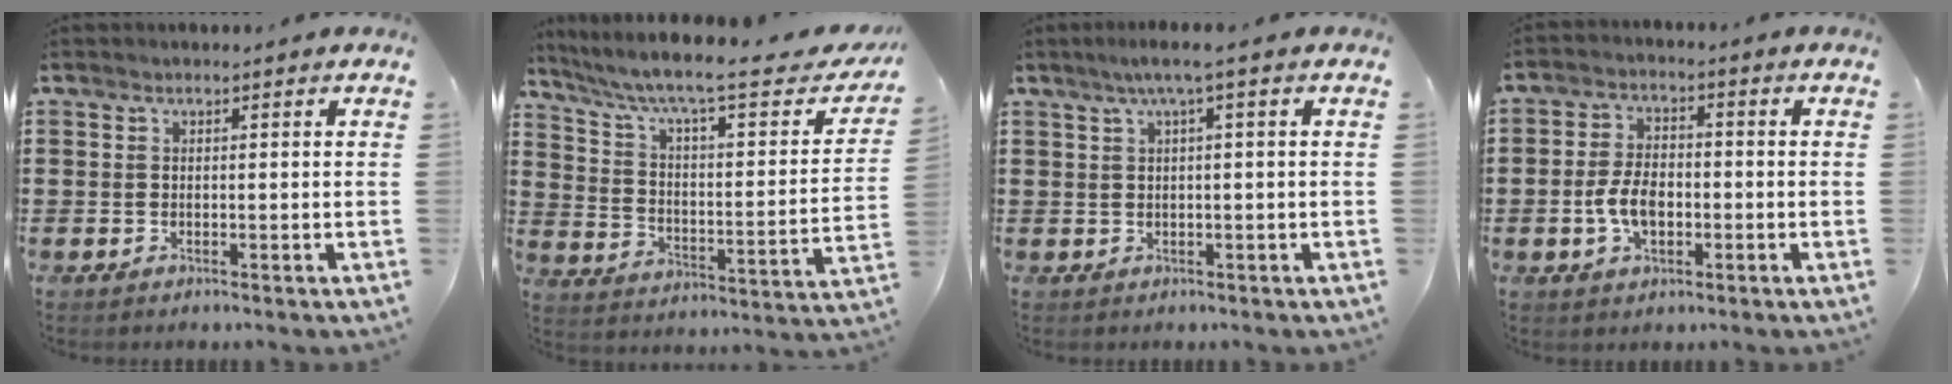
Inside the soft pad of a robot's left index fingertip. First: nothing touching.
{"total": 8.9, "force": [6.3, 1.2, 6.1], "torque": [-0.133, -0.036, 0.096]}
{"total": 2.7, "force": [0.6, -0.2, 2.6], "torque": [-0.047, -0.001, 0.010]}
{"total": 5.8, "force": [-1.3, 3.2, 4.7], "torque": [-0.095, -0.003, -0.028]}